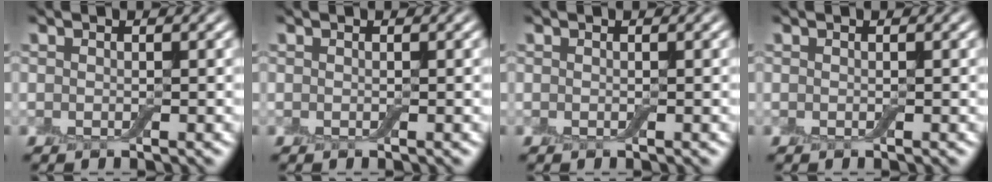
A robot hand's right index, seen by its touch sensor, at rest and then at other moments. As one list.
[{"total": 0.0}, {"total": 0.0}, {"total": 0.0}]